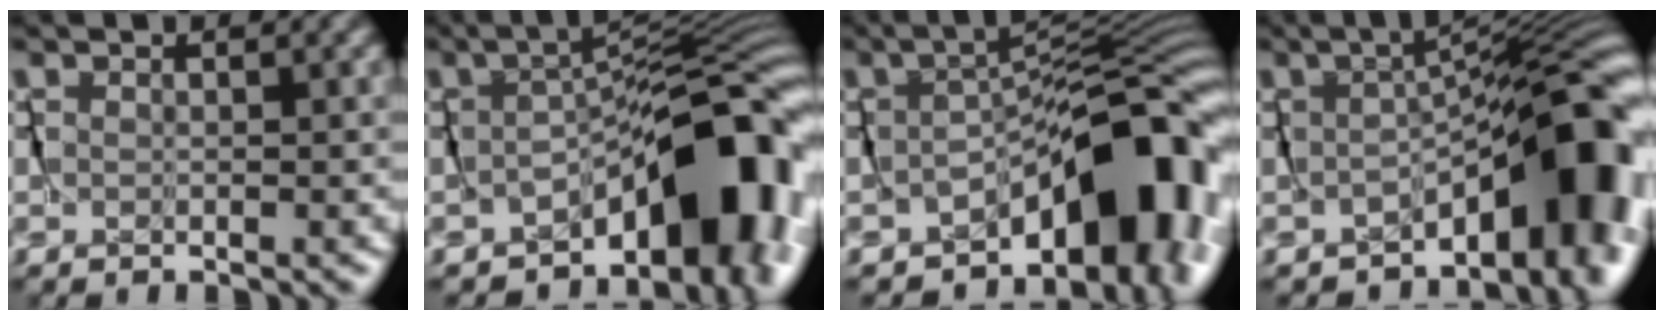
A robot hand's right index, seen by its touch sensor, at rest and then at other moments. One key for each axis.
{"total": 9.1, "fx": -4.5, "fy": 3.6, "fz": 7.1, "tx": -0.084, "ty": -0.004, "tz": -0.064}
{"total": 10.4, "fx": -5.4, "fy": 4.6, "fz": 7.5, "tx": -0.095, "ty": -0.007, "tz": -0.080}
{"total": 7.9, "fx": -3.5, "fy": 2.7, "fz": 6.6, "tx": -0.066, "ty": 0.000, "tz": -0.050}